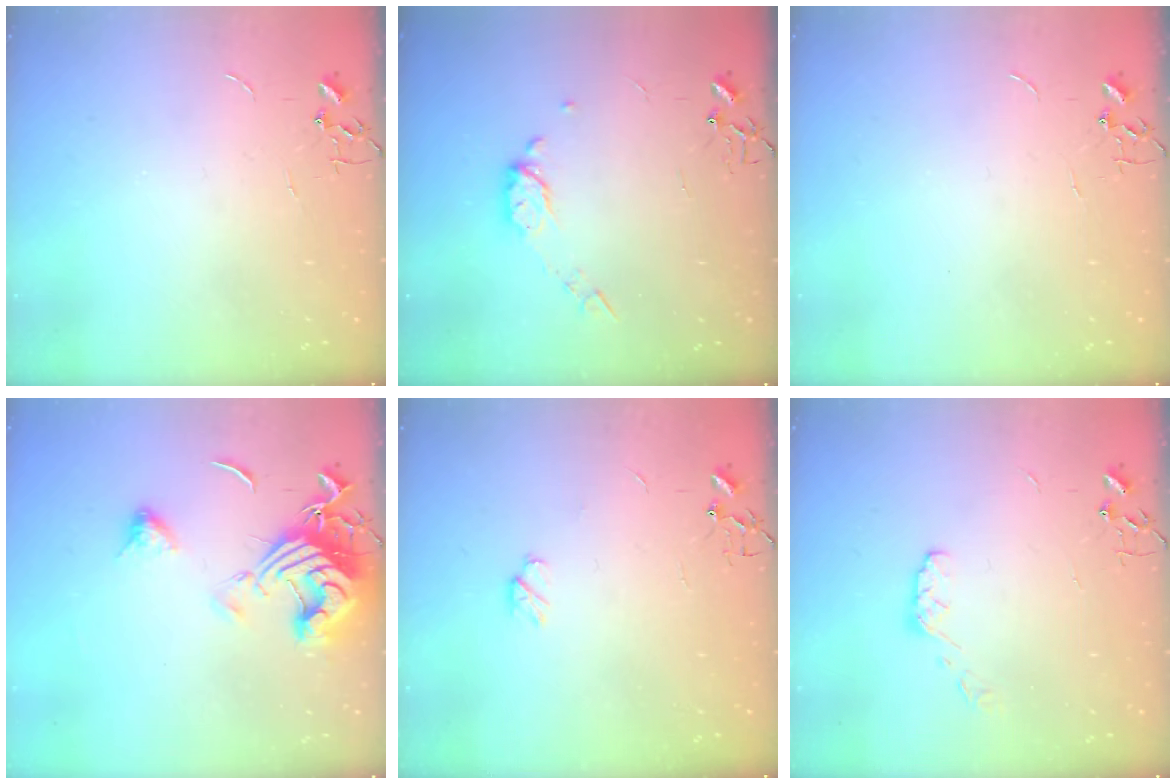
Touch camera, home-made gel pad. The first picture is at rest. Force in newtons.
{"total": 8.4, "press": 8.3, "slide": 1.0}
{"total": 0.0}
{"total": 15.9, "press": 15.7, "slide": 2.1}
{"total": 4.6, "press": 4.6, "slide": 0.7}
{"total": 6.1, "press": 6.0, "slide": 0.9}